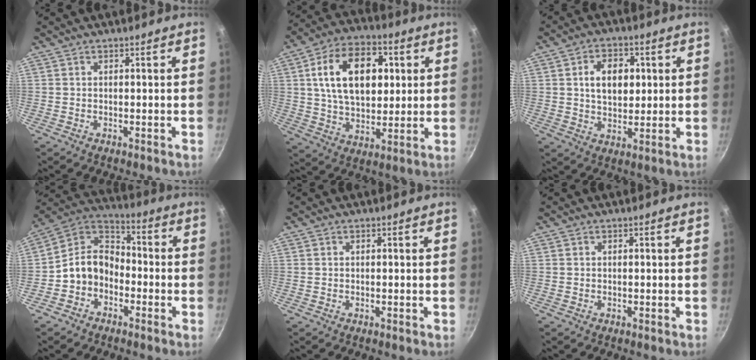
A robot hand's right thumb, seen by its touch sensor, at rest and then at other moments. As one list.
[{"total": 18.7, "force": [4.2, 11.9, 13.8], "torque": [-0.198, 0.005, 0.066]}, {"total": 8.8, "force": [1.7, 6.1, 6.2], "torque": [-0.078, 0.000, 0.026]}, {"total": 10.1, "force": [-3.3, 7.8, 5.4], "torque": [-0.068, 0.056, -0.086]}, {"total": 0.0}, {"total": 0.0}]